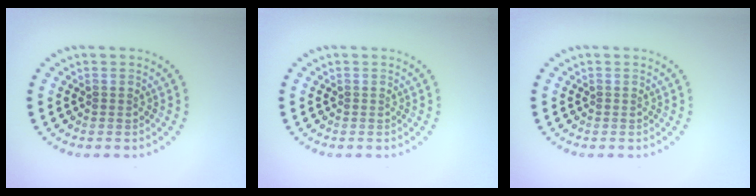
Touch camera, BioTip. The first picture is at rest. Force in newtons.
{"total": 0.0}
{"total": 0.0}